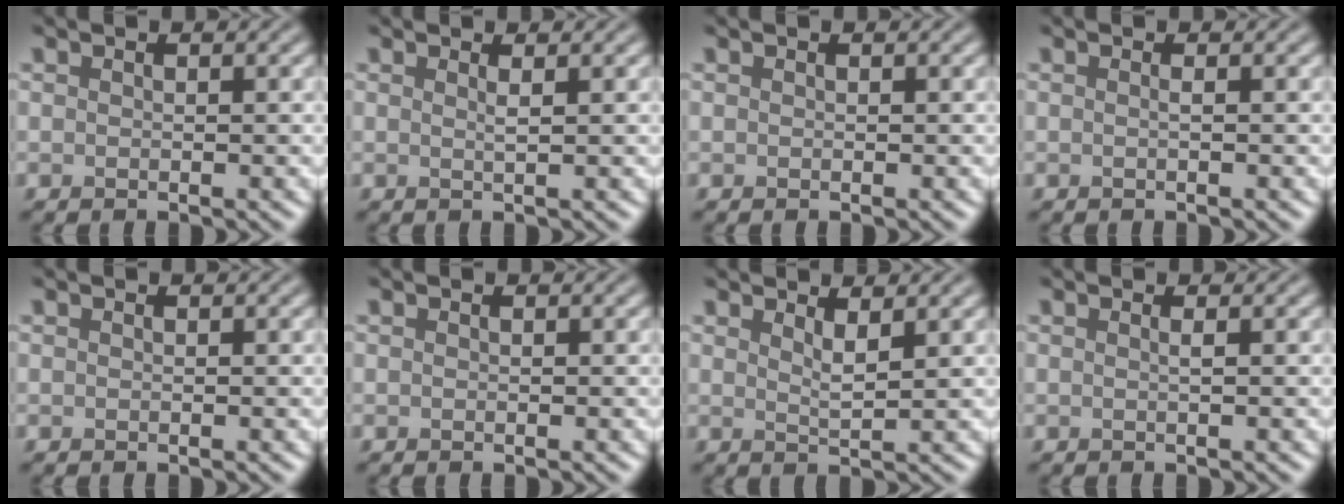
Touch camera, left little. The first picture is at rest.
{"total": 0.9, "force": [0.4, 0.3, 0.8], "torque": [-0.006, 0.000, 0.004]}
{"total": 0.0}
{"total": 0.6, "force": [0.0, 0.2, 0.6], "torque": [-0.008, -0.001, -0.005]}
{"total": 0.0}
{"total": 0.0}
{"total": 1.8, "force": [1.3, 0.4, 1.2], "torque": [-0.019, -0.003, 0.020]}
{"total": 0.9, "force": [0.1, 0.3, 0.8], "torque": [-0.007, 0.000, -0.005]}